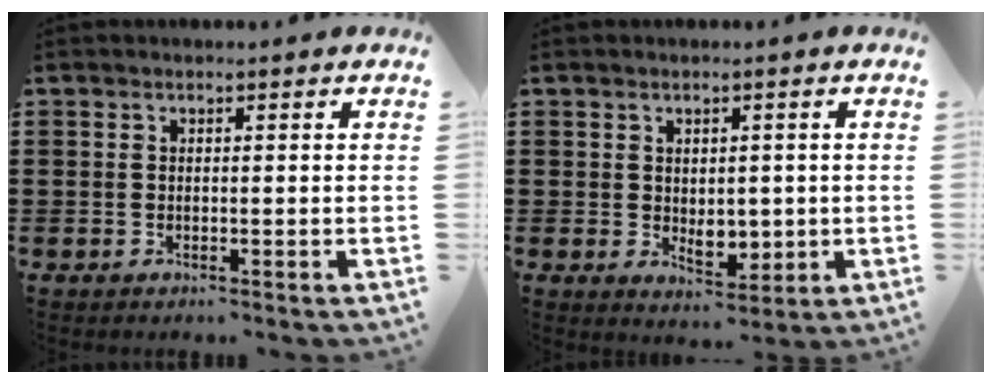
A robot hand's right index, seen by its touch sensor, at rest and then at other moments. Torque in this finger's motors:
{"motor_torque": [0.41, -0.39, 0.12, 0.08]}